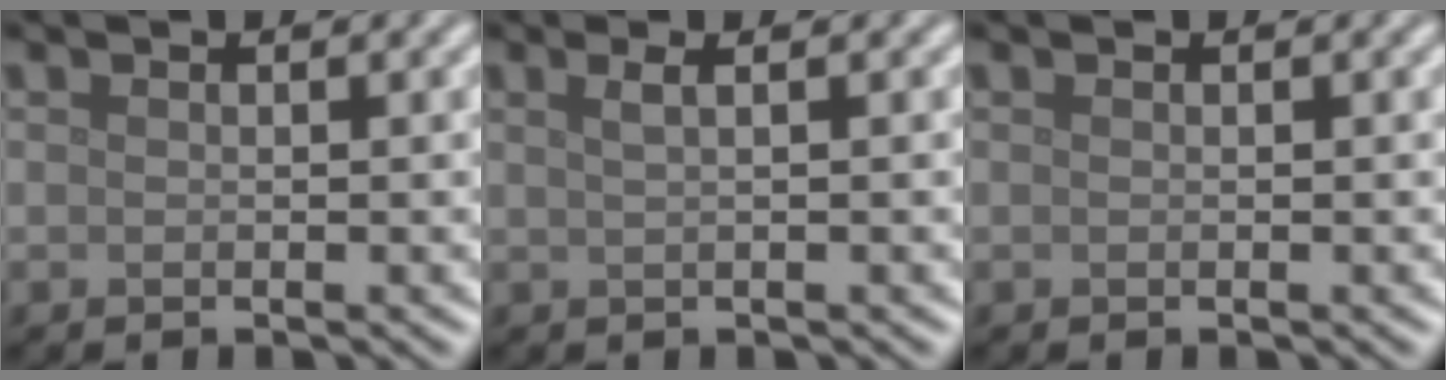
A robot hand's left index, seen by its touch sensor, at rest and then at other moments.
{"total": 2.1, "force": [0.8, 0.9, 1.6], "torque": [-0.014, 0.003, -0.003]}
{"total": 0.0}